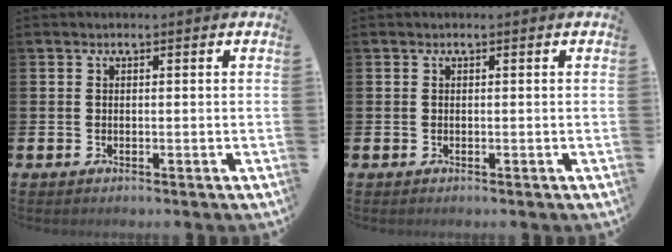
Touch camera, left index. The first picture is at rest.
{"total": 0.0}